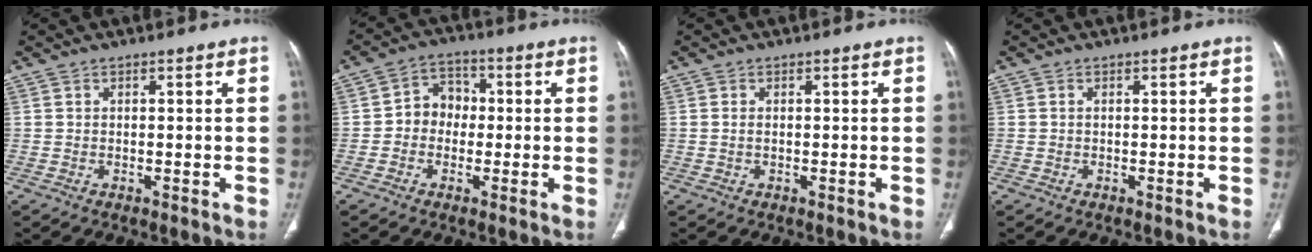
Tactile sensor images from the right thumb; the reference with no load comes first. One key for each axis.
{"total": 6.2, "fx": -0.5, "fy": 5.4, "fz": 3.2, "tx": -0.022, "ty": 0.023, "tz": -0.022}
{"total": 0.7, "fx": 0.0, "fy": 0.4, "fz": 0.6, "tx": -0.016, "ty": 0.000, "tz": 0.000}
{"total": 0.0}